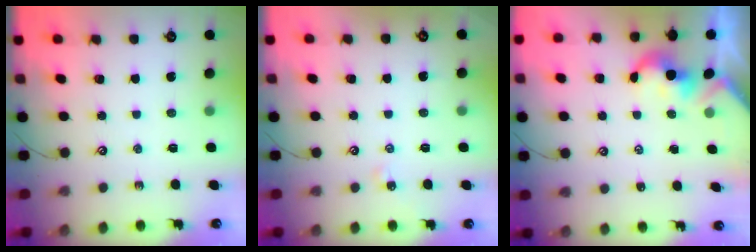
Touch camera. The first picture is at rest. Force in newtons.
{"total": 2.6, "press": 2.6, "slide": 0.5}
{"total": 1.4, "press": 1.3, "slide": 0.3}